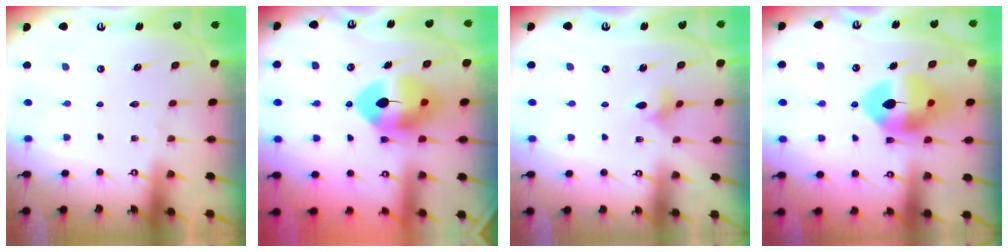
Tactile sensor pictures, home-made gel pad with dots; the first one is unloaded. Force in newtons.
{"total": 10.4, "press": 10.2, "slide": 2.1}
{"total": 4.4, "press": 4.4, "slide": 0.4}
{"total": 14.2, "press": 14.1, "slide": 1.7}